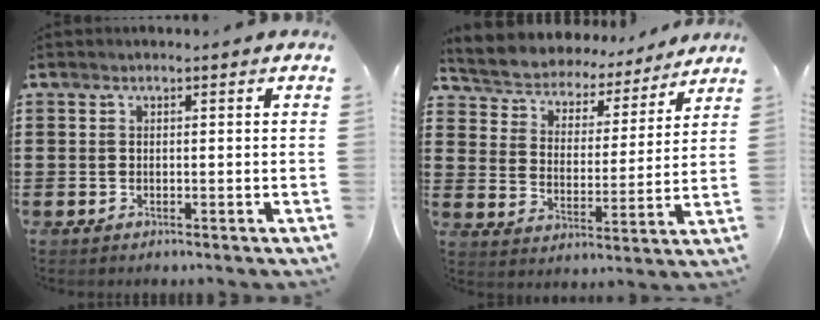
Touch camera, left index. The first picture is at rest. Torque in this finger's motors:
{"motor_torque": [0.88, -1.26, 0.35, 0.04]}